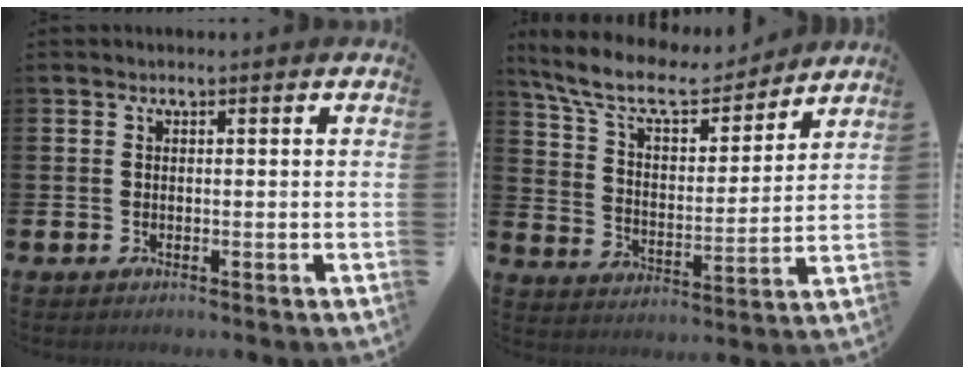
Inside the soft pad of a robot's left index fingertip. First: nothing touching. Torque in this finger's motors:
{"motor_torque": [1.14, -1.00, 0.69, 0.15]}